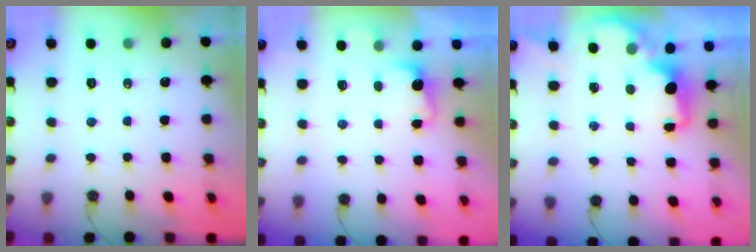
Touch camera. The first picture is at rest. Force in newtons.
{"total": 1.5, "press": 1.3, "slide": 0.8}
{"total": 2.1, "press": 1.9, "slide": 0.8}